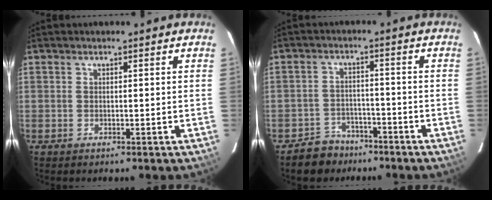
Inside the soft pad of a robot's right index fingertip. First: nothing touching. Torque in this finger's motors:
{"motor_torque": [-0.14, -0.21, -0.12, -0.07]}